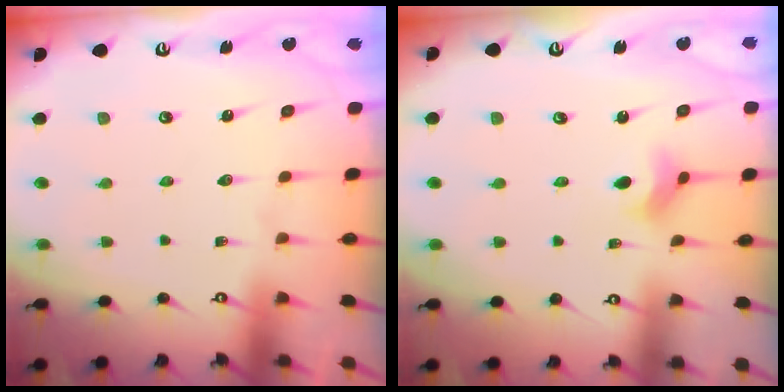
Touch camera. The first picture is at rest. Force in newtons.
{"total": 3.2, "press": 3.2, "slide": 0.3}